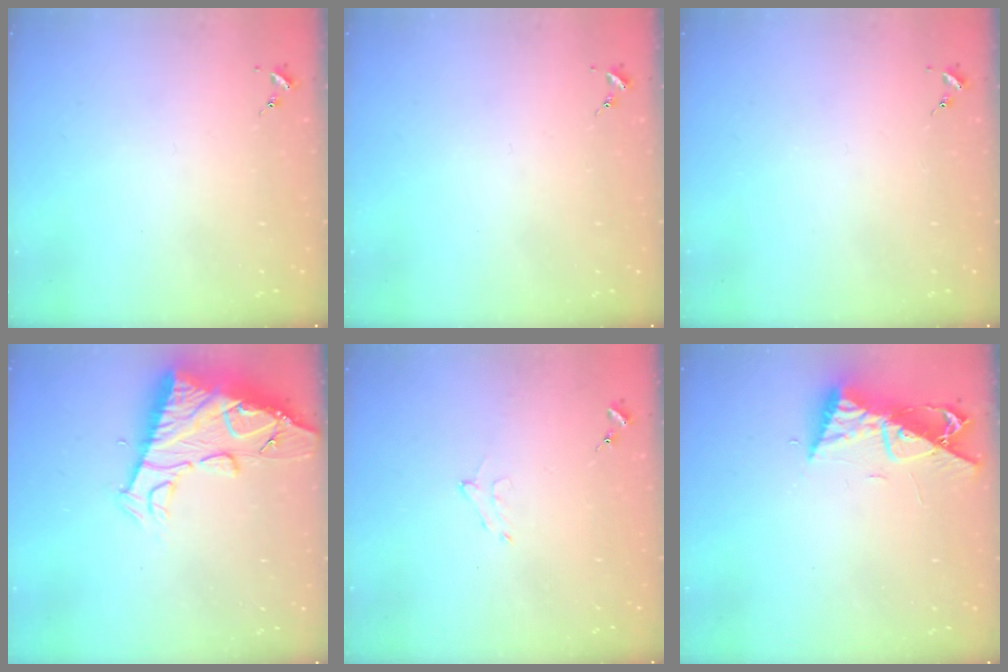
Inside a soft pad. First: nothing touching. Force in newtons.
{"total": 0.0}
{"total": 0.0}
{"total": 15.0, "press": 14.9, "slide": 1.4}
{"total": 5.4, "press": 5.3, "slide": 0.8}
{"total": 9.7, "press": 9.7, "slide": 0.7}